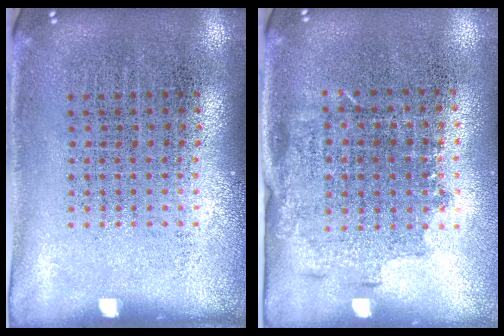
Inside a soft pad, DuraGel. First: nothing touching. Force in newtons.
{"total": 1.5, "press": 1.2, "slide": 1.0}